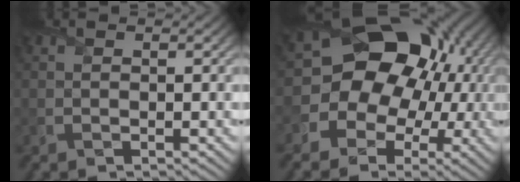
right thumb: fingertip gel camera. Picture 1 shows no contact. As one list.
[{"total": 16.0, "force": [0.7, 14.1, 7.7], "torque": [-0.144, 0.003, -0.008]}]